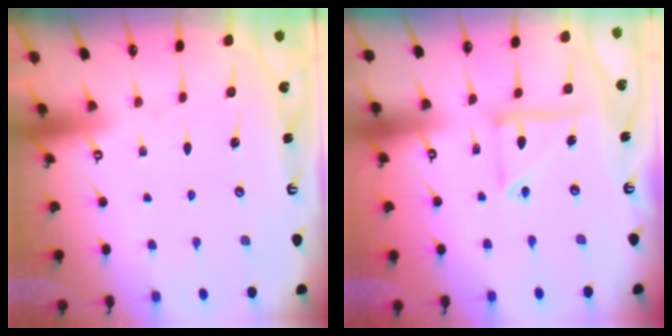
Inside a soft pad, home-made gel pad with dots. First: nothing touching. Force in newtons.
{"total": 11.3, "press": 11.2, "slide": 1.6}